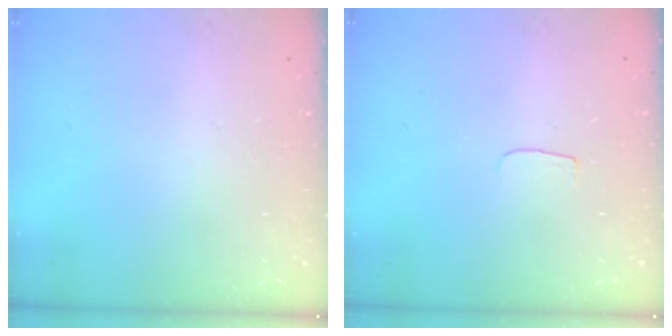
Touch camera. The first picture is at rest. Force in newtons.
{"total": 3.5, "press": 3.4, "slide": 0.4}